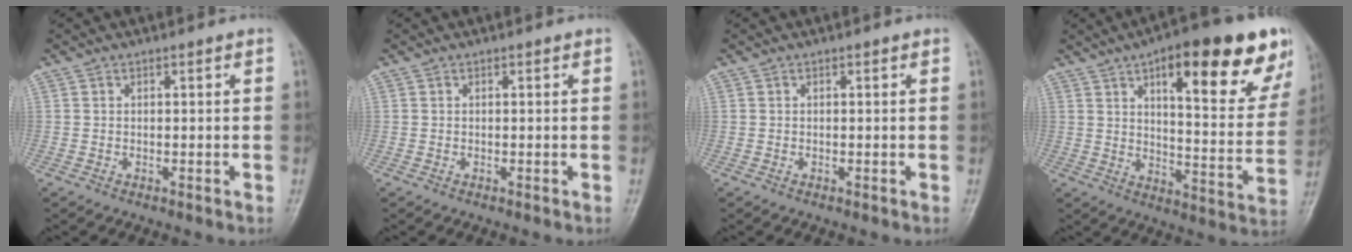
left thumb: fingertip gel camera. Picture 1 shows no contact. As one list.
[{"total": 0.0}, {"total": 0.0}, {"total": 24.5, "force": [12.9, 7.8, 19.3], "torque": [-0.225, -0.034, 0.179]}]